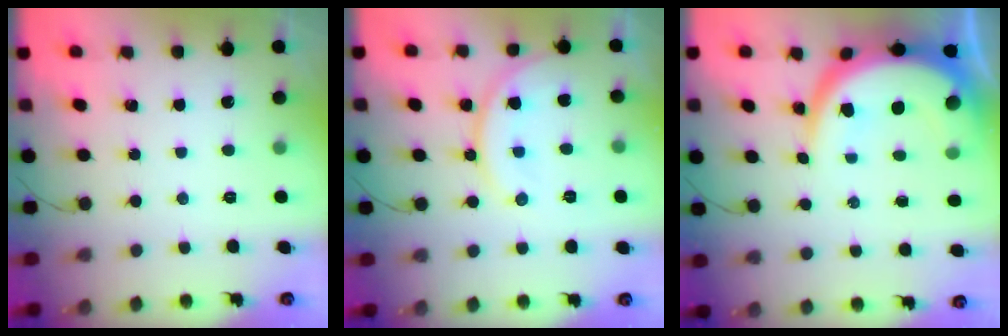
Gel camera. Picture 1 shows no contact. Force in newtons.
{"total": 12.1, "press": 12.1, "slide": 0.5}
{"total": 13.4, "press": 13.3, "slide": 1.5}